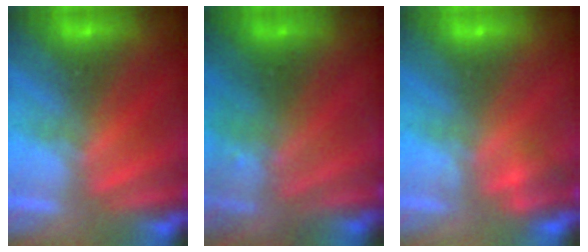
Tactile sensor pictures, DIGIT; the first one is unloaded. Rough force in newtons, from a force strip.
{"total": 2.8}
{"total": 2.3}